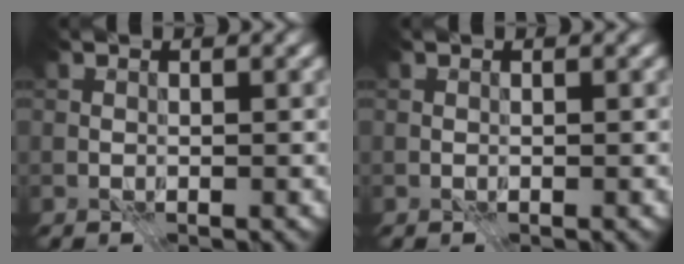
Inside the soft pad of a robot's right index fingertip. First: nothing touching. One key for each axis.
{"total": 0.0}